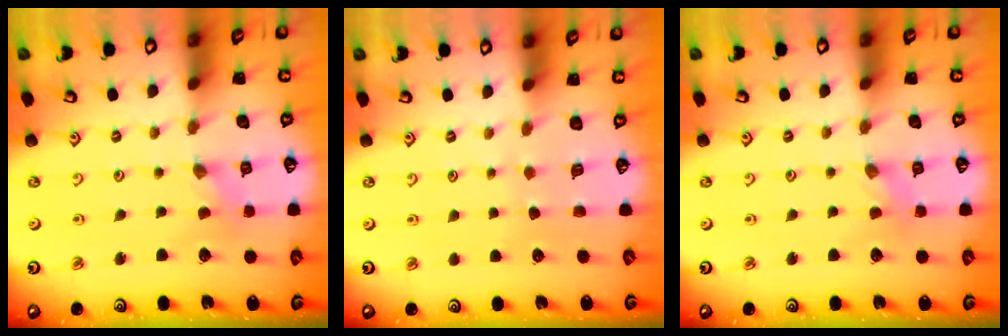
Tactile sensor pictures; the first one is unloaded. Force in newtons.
{"total": 0.0}
{"total": 2.4, "press": 2.4, "slide": 0.4}